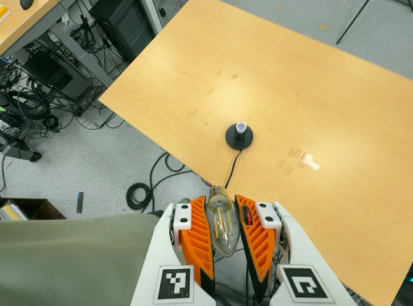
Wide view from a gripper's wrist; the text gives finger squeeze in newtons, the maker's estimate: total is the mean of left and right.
{"total": 20.3, "left": 21.4, "right": 19.3}